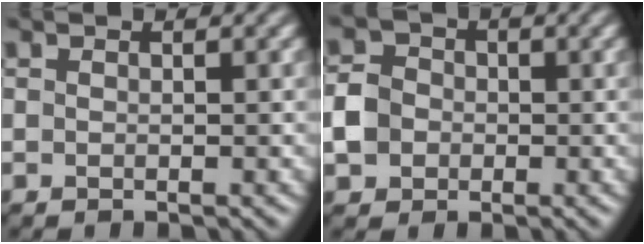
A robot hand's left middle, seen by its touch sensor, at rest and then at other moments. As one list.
[{"total": 3.3, "force": [-1.5, 2.8, 1.1], "torque": [-0.016, 0.008, -0.033]}]